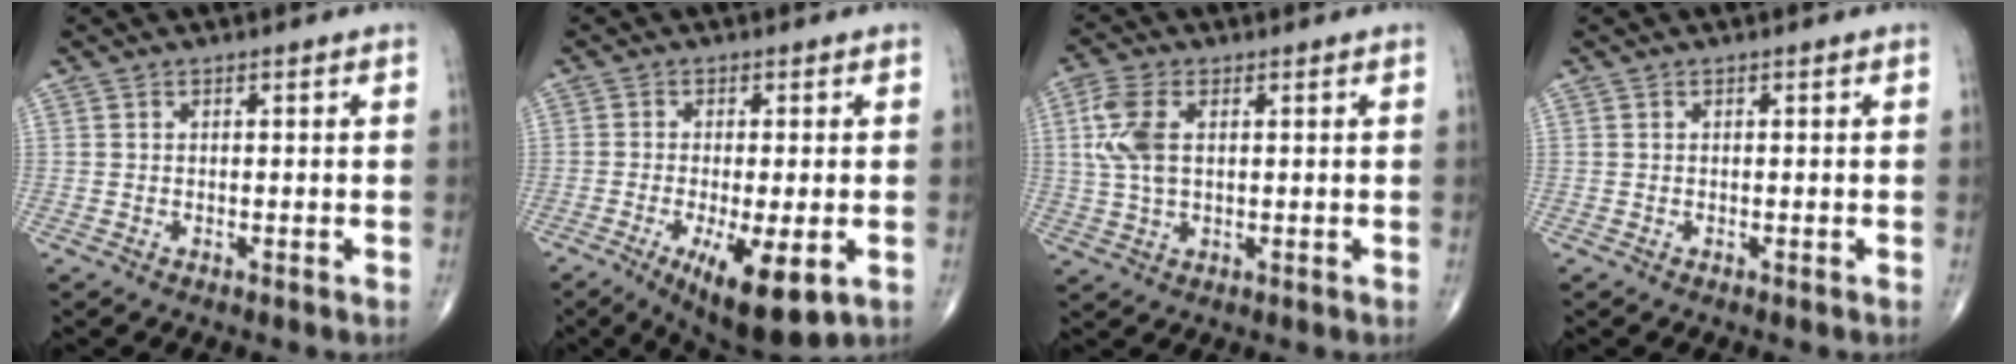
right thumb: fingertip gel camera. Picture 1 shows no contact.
{"total": 11.2, "force": [-3.9, 3.3, 9.9], "torque": [-0.162, -0.019, -0.055]}
{"total": 7.6, "force": [1.5, 4.2, 6.1], "torque": [-0.149, 0.007, 0.032]}
{"total": 0.0}